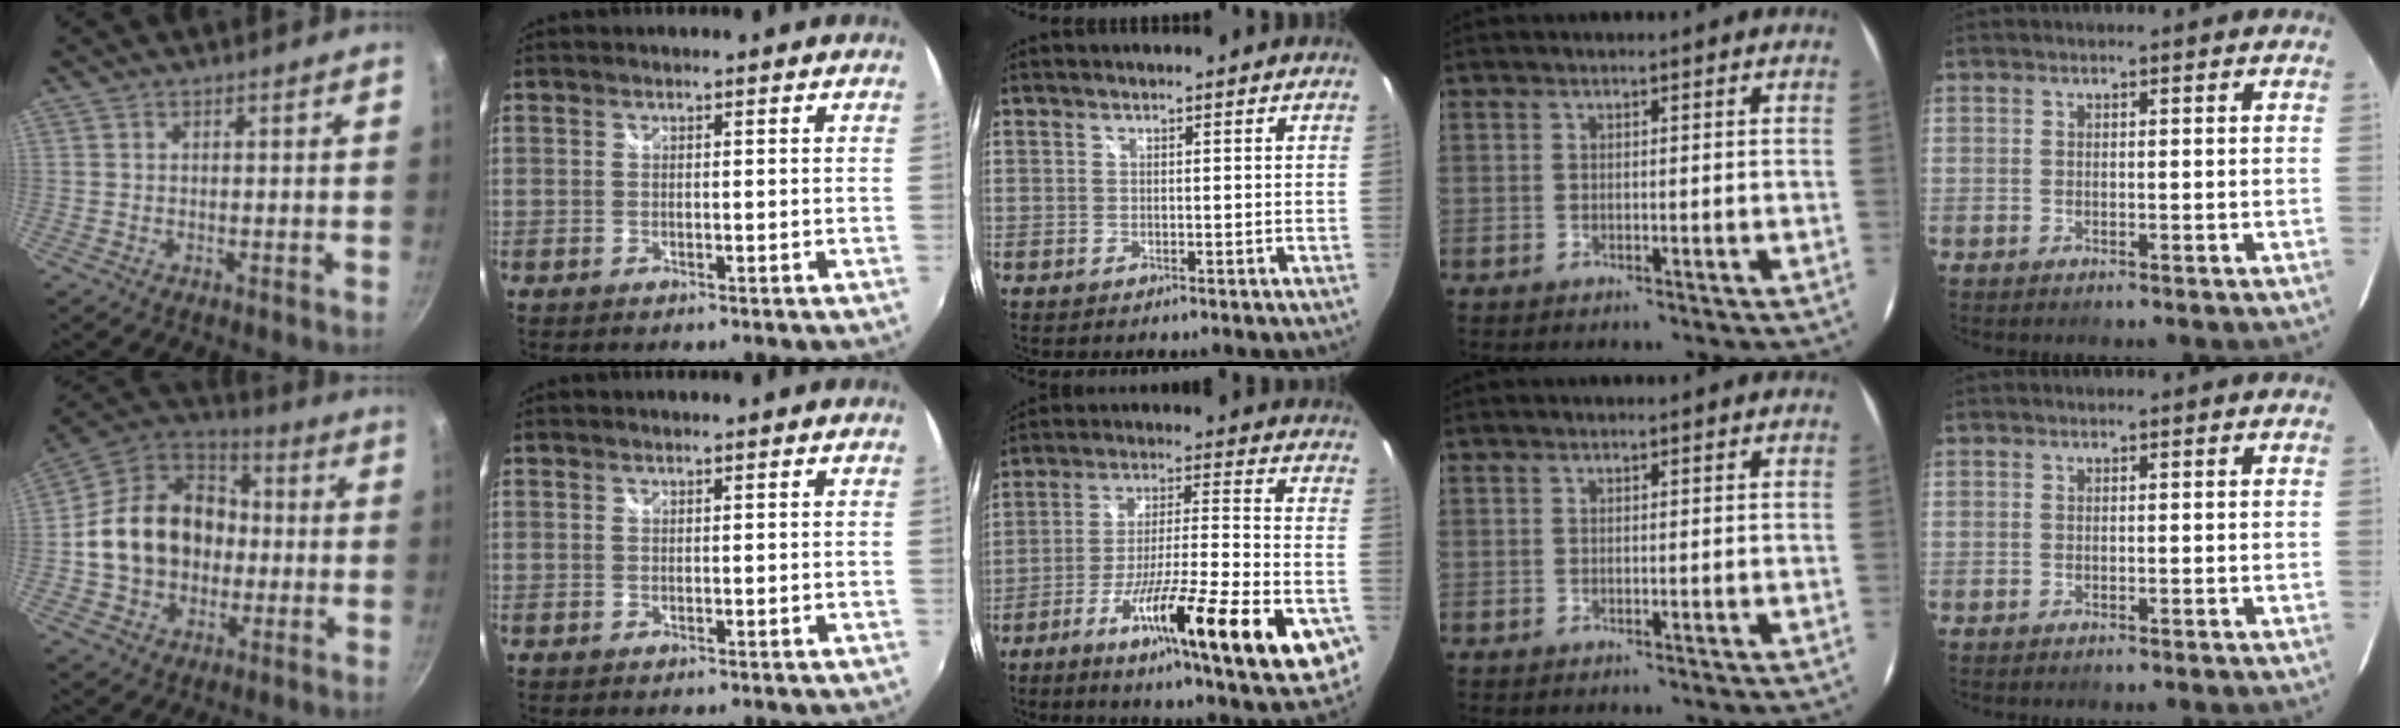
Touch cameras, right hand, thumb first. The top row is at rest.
{"thumb": {"total": 19.6, "force": [-1.0, 15.7, 11.6], "torque": [-0.175, 0.048, -0.023]}, "middle": {"total": 24.9, "force": [-11.7, 3.9, 21.6], "torque": [-0.334, -0.060, -0.183]}}